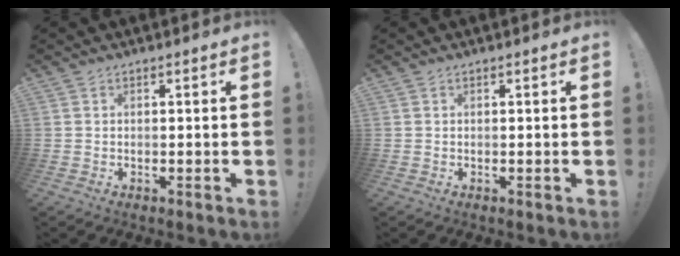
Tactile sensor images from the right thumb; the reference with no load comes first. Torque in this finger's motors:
{"motor_torque": [-0.02, 0.02, -0.09, 0.09, 0.02]}